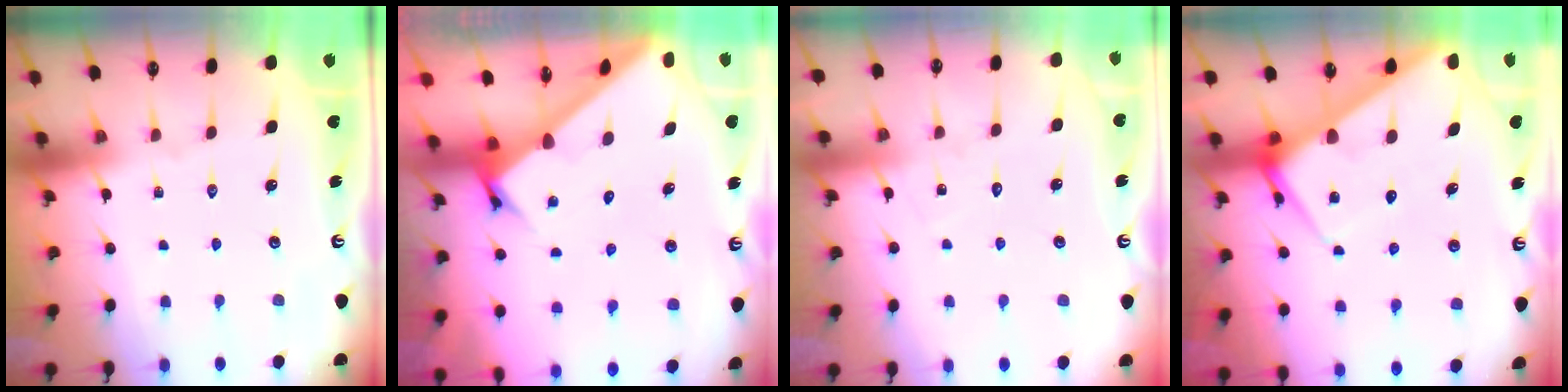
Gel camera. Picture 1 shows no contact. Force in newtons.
{"total": 3.9, "press": 3.9, "slide": 0.1}
{"total": 4.6, "press": 4.5, "slide": 0.3}
{"total": 6.7, "press": 6.6, "slide": 0.6}